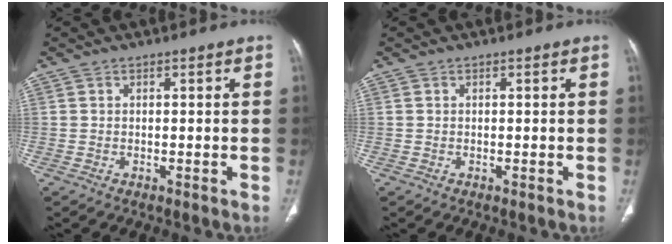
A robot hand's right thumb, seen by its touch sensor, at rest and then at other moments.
{"total": 0.0}